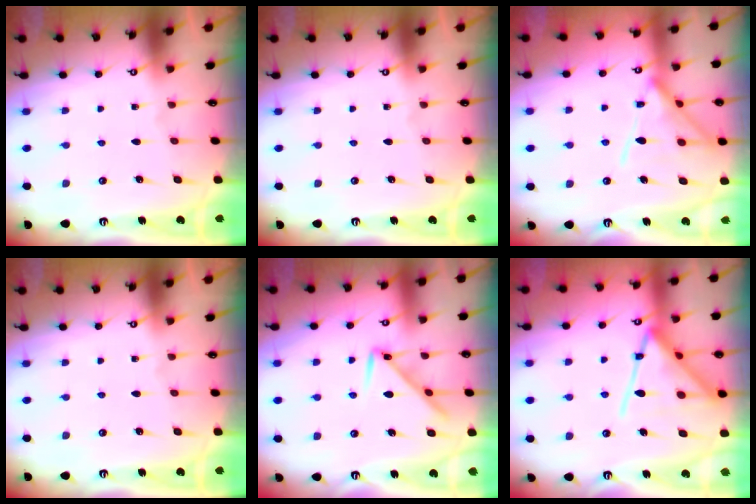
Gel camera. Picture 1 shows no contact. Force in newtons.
{"total": 0.0}
{"total": 14.1, "press": 14.1, "slide": 1.0}
{"total": 0.0}
{"total": 8.9, "press": 8.9, "slide": 0.7}
{"total": 16.4, "press": 16.3, "slide": 1.4}